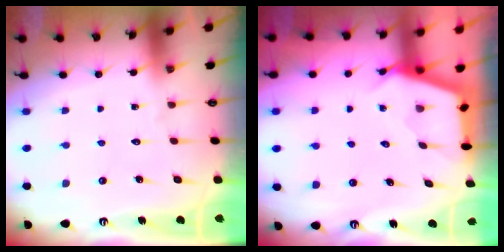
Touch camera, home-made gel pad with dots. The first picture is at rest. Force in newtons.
{"total": 3.0, "press": 3.0, "slide": 0.3}